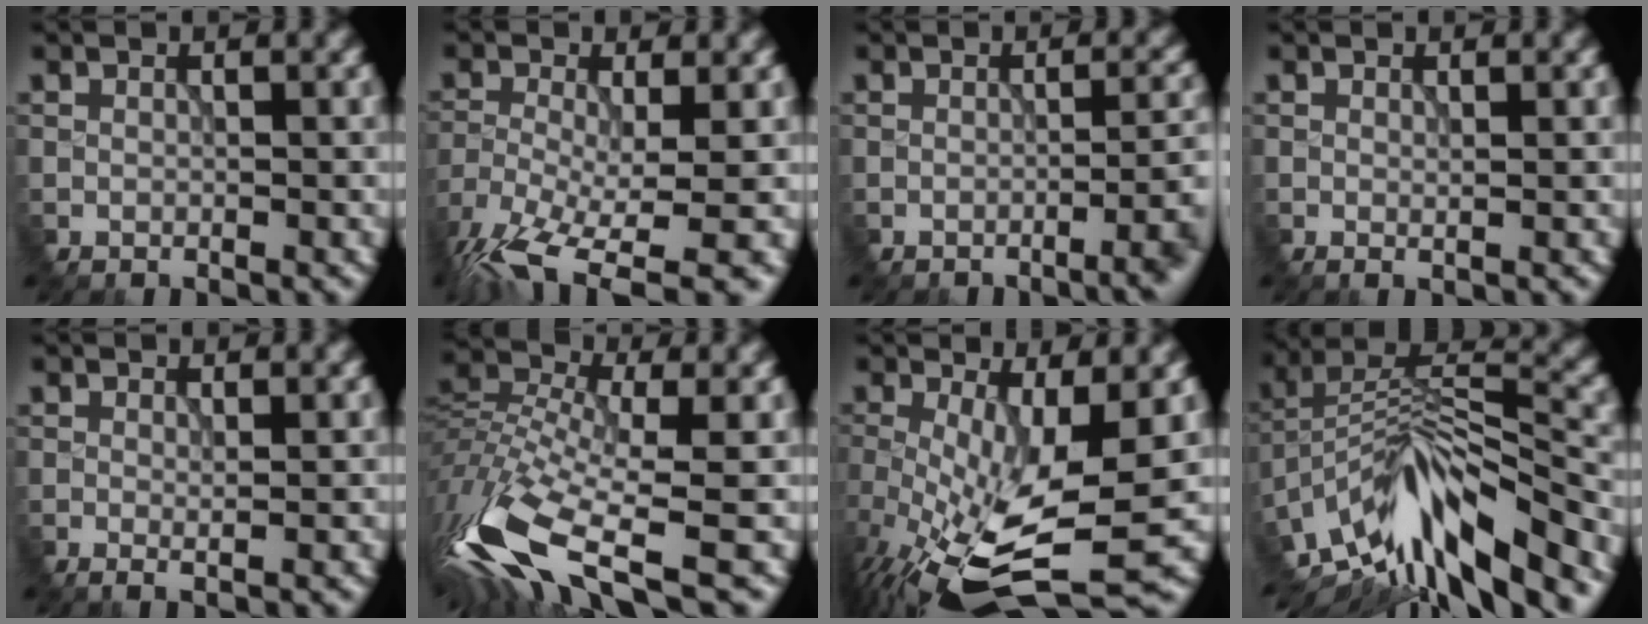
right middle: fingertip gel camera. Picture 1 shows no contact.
{"total": 11.5, "force": [-8.1, 3.3, 7.5], "torque": [-0.151, -0.023, -0.113]}
{"total": 4.4, "force": [-2.0, 1.5, 3.6], "torque": [-0.031, 0.006, -0.026]}
{"total": 0.0}
{"total": 0.6, "force": [0.1, 0.0, 0.6], "torque": [-0.019, 0.003, -0.002]}
{"total": 11.3, "force": [-6.4, 4.1, 8.4], "torque": [-0.197, -0.007, -0.108]}
{"total": 10.2, "force": [-2.5, 3.3, 9.3], "torque": [-0.193, -0.028, -0.035]}
{"total": 11.6, "force": [-7.7, 3.5, 7.9], "torque": [-0.148, 0.022, -0.142]}